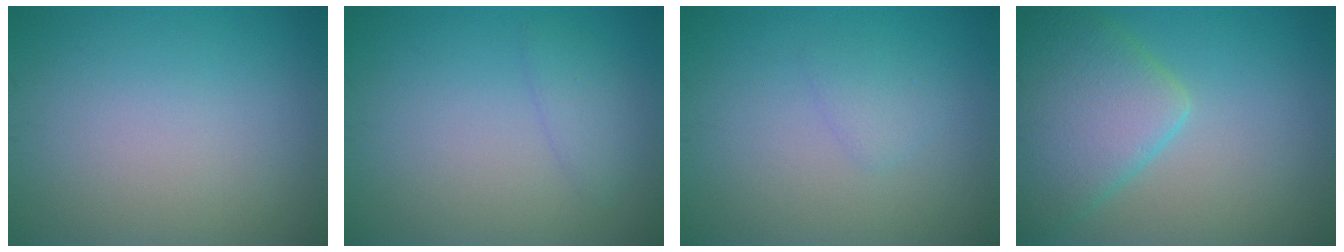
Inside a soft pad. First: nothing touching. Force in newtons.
{"total": 1.5, "press": 1.5, "slide": 0.2}
{"total": 1.2, "press": 1.1, "slide": 0.1}
{"total": 6.9, "press": 6.9, "slide": 0.5}